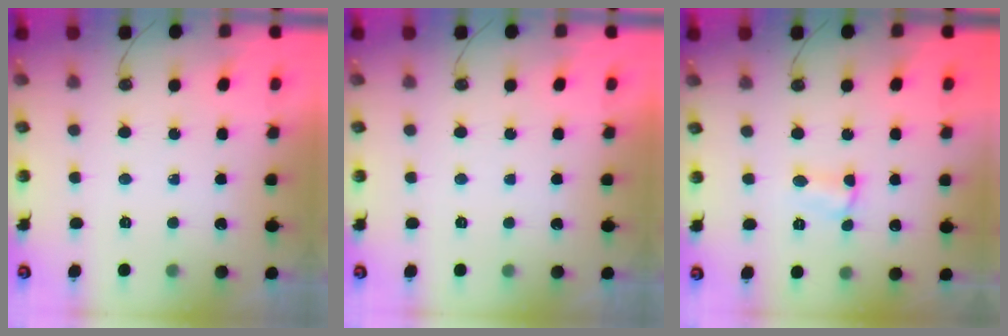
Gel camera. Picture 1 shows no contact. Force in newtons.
{"total": 0.0}
{"total": 2.9, "press": 2.9, "slide": 0.4}